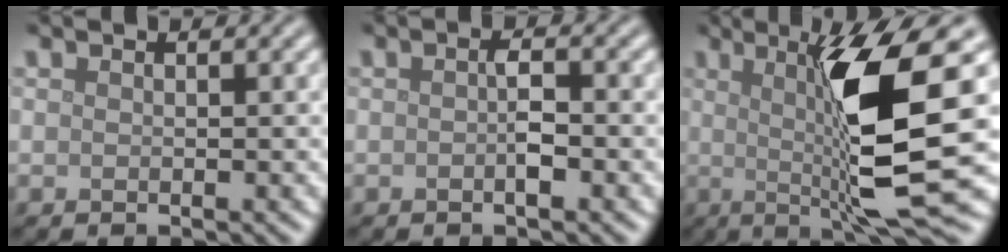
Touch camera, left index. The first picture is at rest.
{"total": 1.5, "force": [-0.4, 0.3, 1.4], "torque": [-0.025, 0.001, -0.006]}
{"total": 10.7, "force": [0.6, 1.5, 10.5], "torque": [-0.153, -0.006, 0.015]}